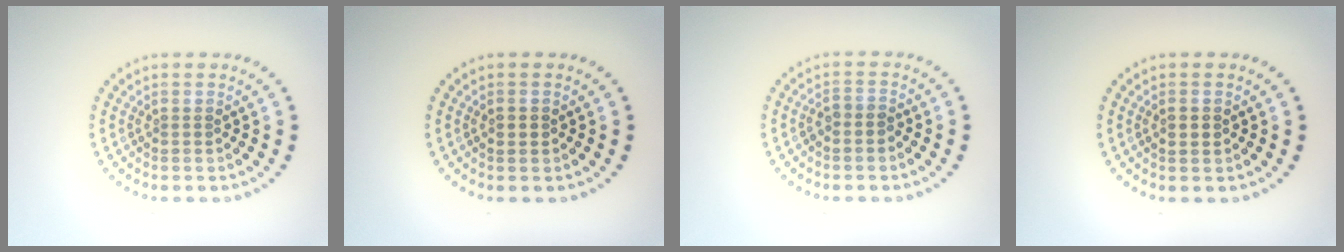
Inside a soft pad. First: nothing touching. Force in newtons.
{"total": 1.2, "press": 1.2, "slide": 0.1}
{"total": 1.1, "press": 0.9, "slide": 0.7}
{"total": 0.9, "press": 0.9, "slide": 0.0}